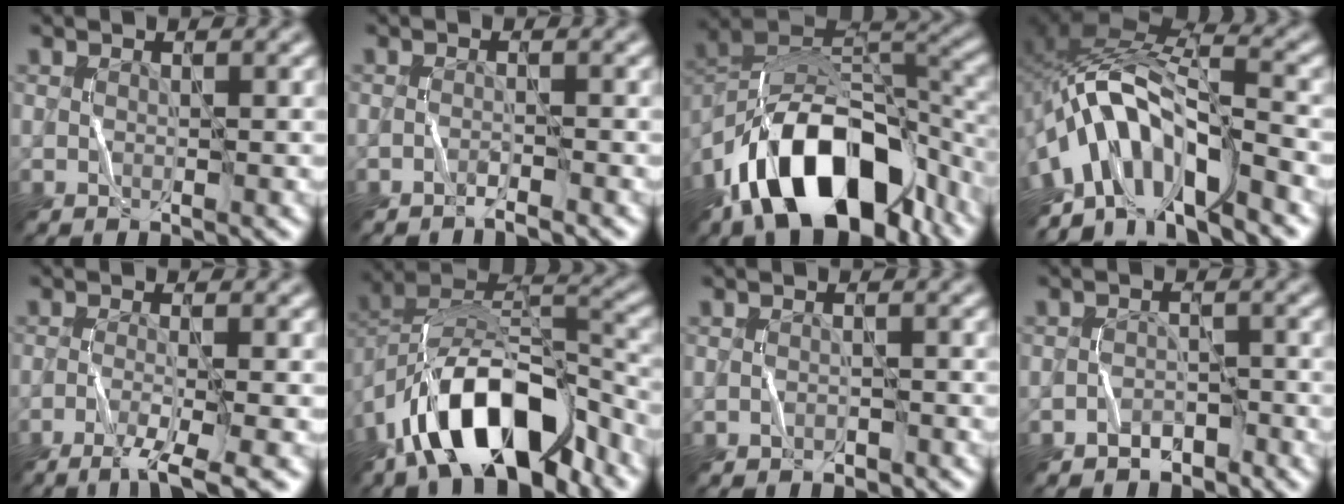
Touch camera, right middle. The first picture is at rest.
{"total": 1.4, "force": [-1.3, 0.1, 0.7], "torque": [-0.008, 0.007, -0.029]}
{"total": 14.3, "force": [-7.9, 7.7, 9.0], "torque": [-0.147, 0.008, -0.142]}
{"total": 8.7, "force": [-5.2, 3.4, 6.0], "torque": [-0.090, 0.019, -0.101]}
{"total": 4.6, "force": [-2.9, 0.8, 3.5], "torque": [-0.051, 0.006, -0.057]}
{"total": 11.4, "force": [-6.9, 5.0, 7.6], "torque": [-0.131, 0.016, -0.130]}
{"total": 0.7, "force": [-0.6, 0.2, -0.2], "torque": [0.006, 0.007, -0.009]}
{"total": 1.6, "force": [-1.4, 0.8, -0.1], "torque": [0.005, 0.015, -0.025]}